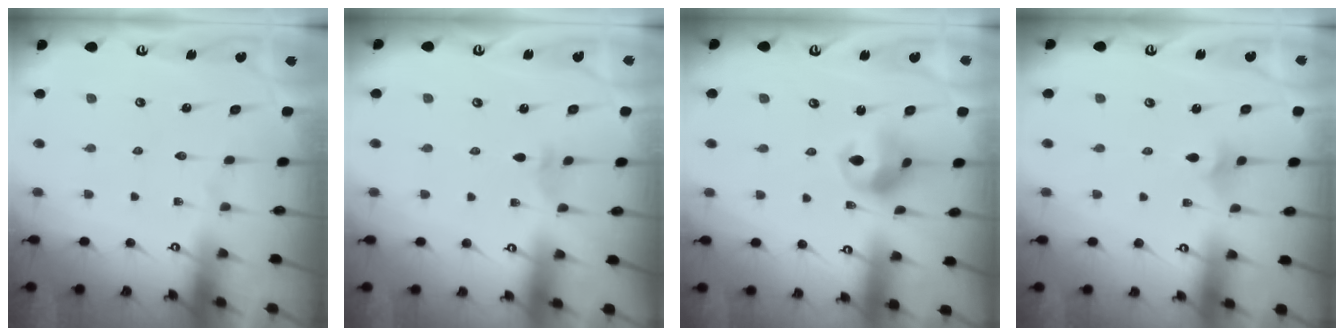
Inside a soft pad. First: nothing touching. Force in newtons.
{"total": 2.2, "press": 2.2, "slide": 0.6}
{"total": 10.2, "press": 10.1, "slide": 1.0}
{"total": 2.9, "press": 2.8, "slide": 0.7}